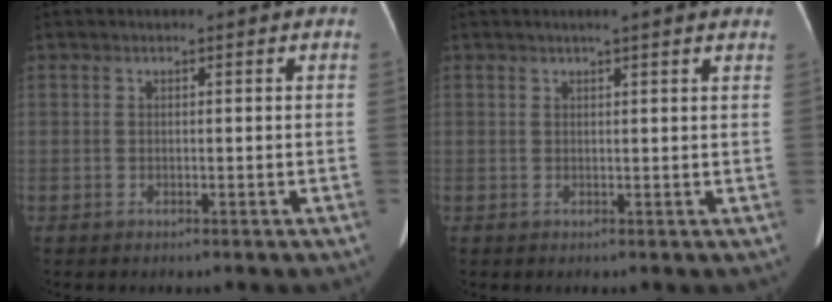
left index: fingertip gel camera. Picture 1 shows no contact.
{"total": 5.3, "force": [4.2, 0.2, 3.1], "torque": [-0.041, 0.018, 0.045]}